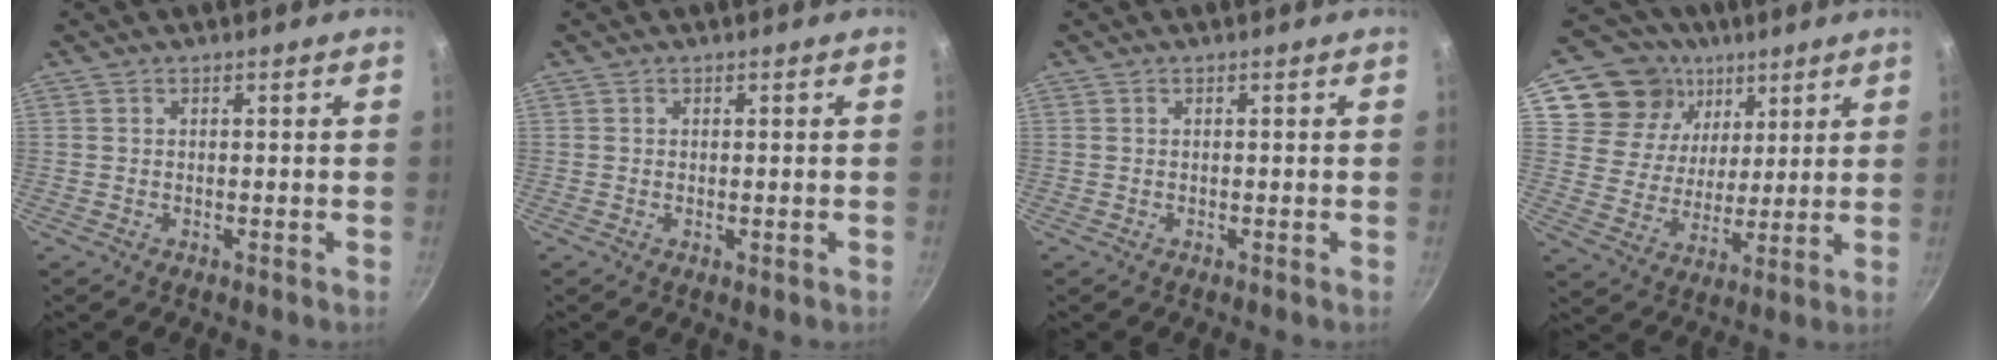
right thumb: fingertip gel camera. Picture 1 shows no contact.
{"total": 0.6, "force": [0.0, 0.2, 0.5], "torque": [-0.007, -0.003, -0.002]}
{"total": 0.0}
{"total": 16.5, "force": [8.2, 13.0, 5.8], "torque": [-0.078, -0.024, 0.146]}